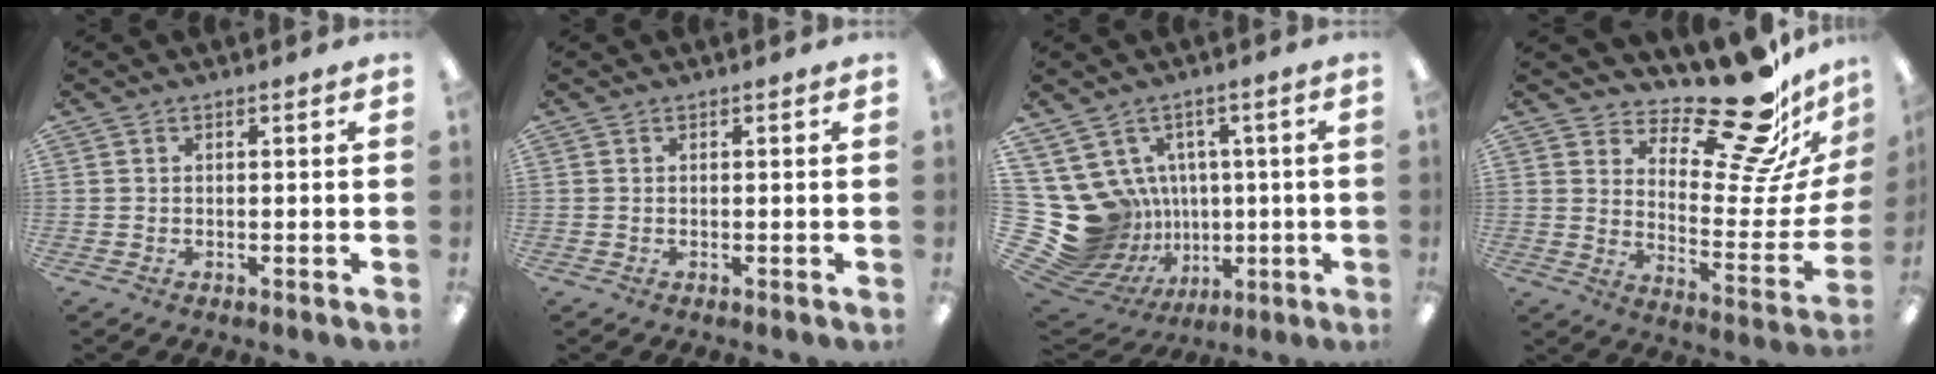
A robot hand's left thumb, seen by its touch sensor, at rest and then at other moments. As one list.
[{"total": 0.0}, {"total": 16.3, "force": [0.9, 15.3, 5.6], "torque": [-0.153, -0.022, 0.057]}, {"total": 22.9, "force": [18.2, 6.8, 12.0], "torque": [-0.144, -0.145, 0.295]}]